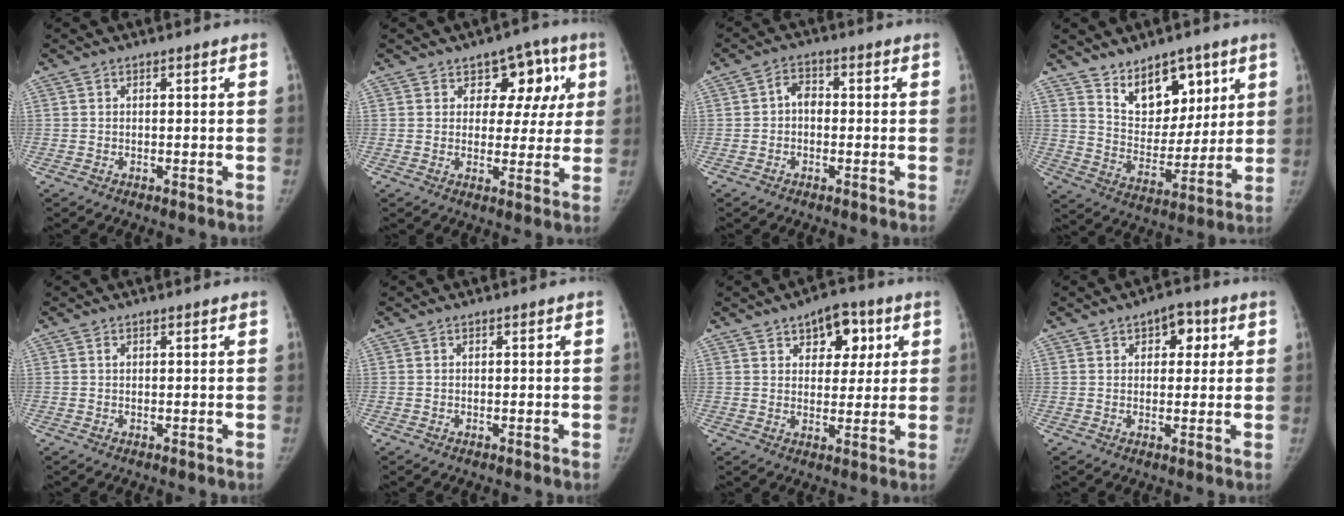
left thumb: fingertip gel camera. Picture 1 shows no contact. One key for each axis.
{"total": 9.3, "fx": 3.5, "fy": 6.6, "fz": 5.5, "tx": -0.010, "ty": -0.006, "tz": 0.041}
{"total": 3.5, "fx": -0.4, "fy": 2.8, "fz": 2.1, "tx": -0.019, "ty": 0.016, "tz": -0.017}
{"total": 13.0, "fx": 7.9, "fy": 7.9, "fz": 6.6, "tx": -0.059, "ty": -0.057, "tz": 0.144}
{"total": 0.7, "fx": 0.2, "fy": 0.5, "fz": 0.4, "tx": -0.006, "ty": 0.000, "tz": 0.004}
{"total": 0.0}
{"total": 9.1, "fx": 4.1, "fy": 5.7, "fz": 5.8, "tx": -0.037, "ty": -0.011, "tz": 0.053}
{"total": 5.8, "fx": 2.2, "fy": 3.7, "fz": 3.9, "tx": -0.018, "ty": -0.001, "tz": 0.022}